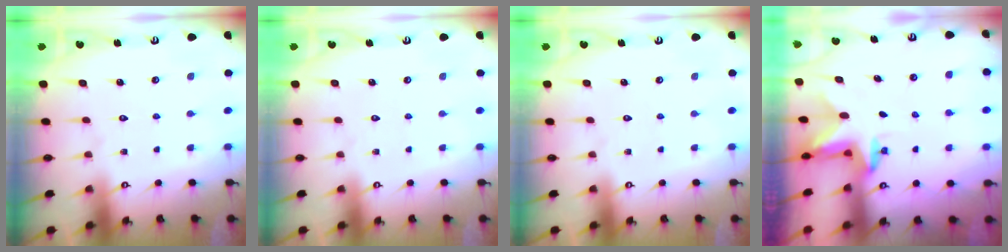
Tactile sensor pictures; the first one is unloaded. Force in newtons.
{"total": 0.0}
{"total": 0.0}
{"total": 2.4, "press": 2.4, "slide": 0.3}